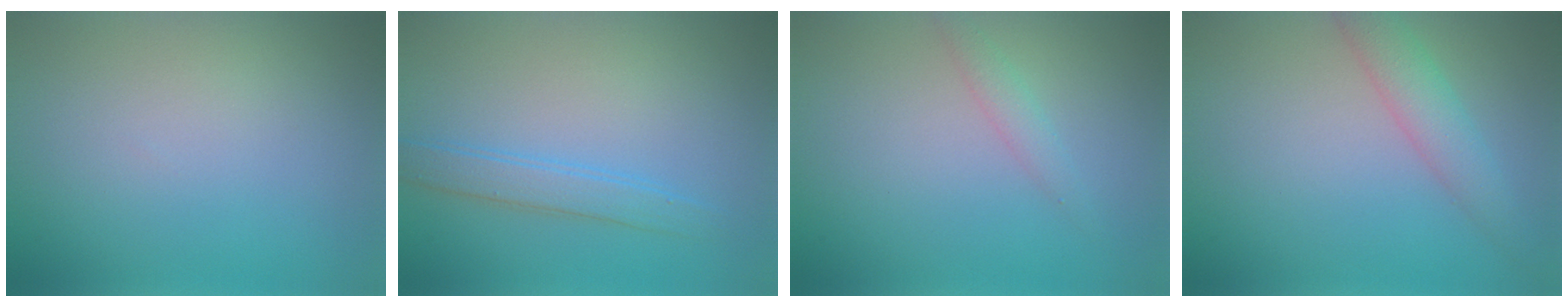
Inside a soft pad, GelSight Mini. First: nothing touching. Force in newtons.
{"total": 2.5, "press": 2.5, "slide": 0.1}
{"total": 1.3, "press": 1.3, "slide": 0.0}
{"total": 3.2, "press": 3.2, "slide": 0.1}